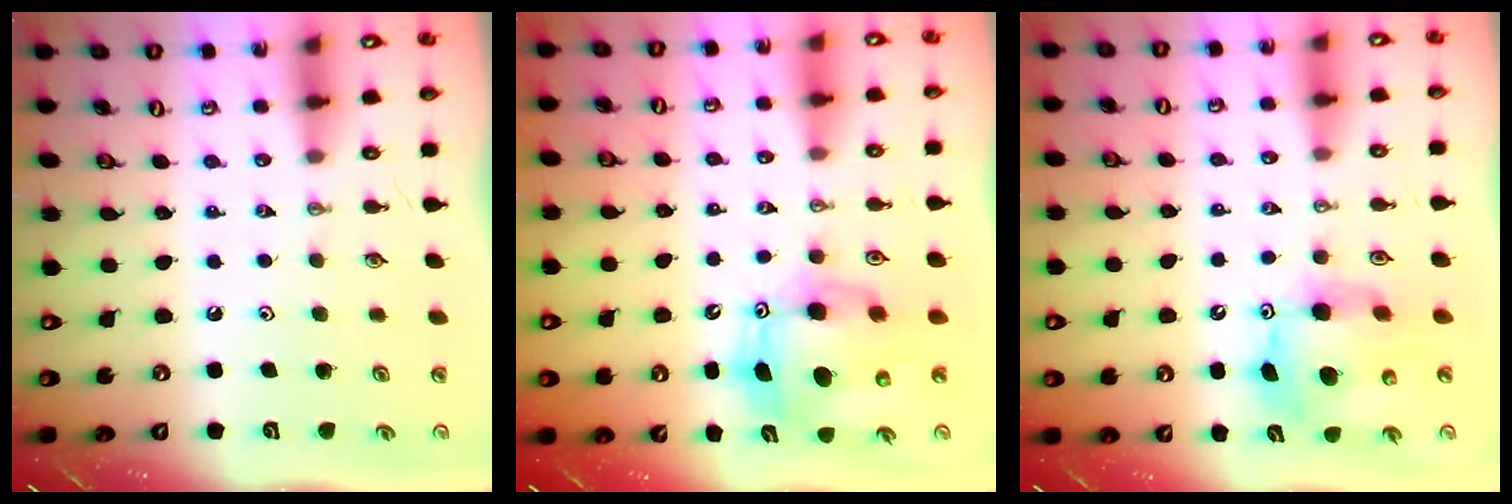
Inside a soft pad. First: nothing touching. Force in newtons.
{"total": 11.7, "press": 11.5, "slide": 2.4}
{"total": 10.2, "press": 10.2, "slide": 1.1}